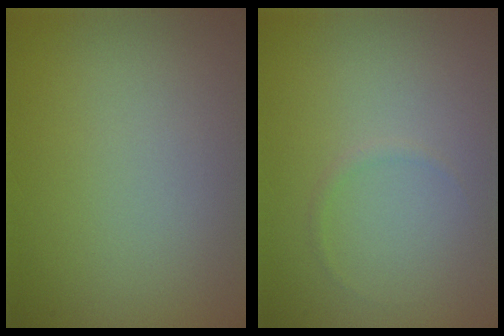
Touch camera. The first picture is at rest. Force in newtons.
{"total": 1.2, "press": 1.2, "slide": 0.2}